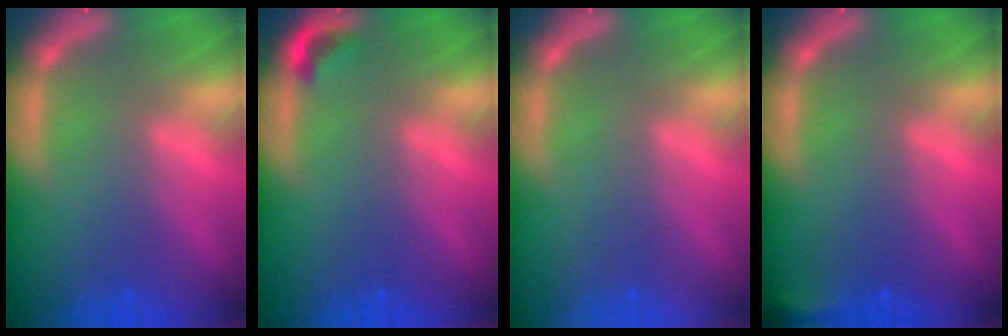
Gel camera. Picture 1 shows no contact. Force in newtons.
{"total": 1.4}
{"total": 0.0}
{"total": 1.9}